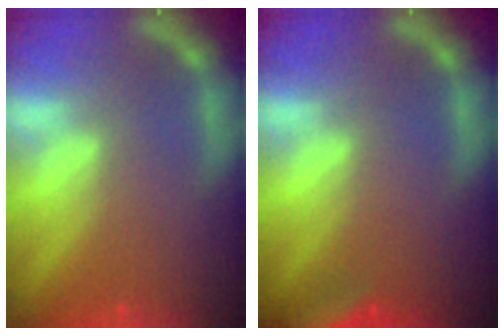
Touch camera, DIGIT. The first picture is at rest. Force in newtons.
{"total": 5.5}